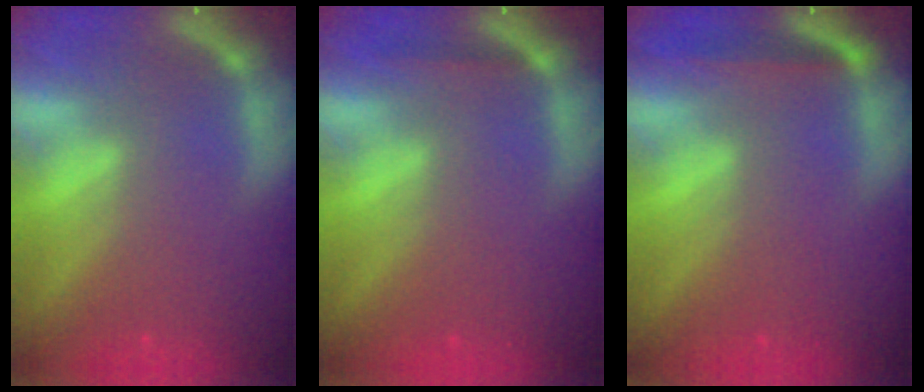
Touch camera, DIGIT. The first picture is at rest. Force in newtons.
{"total": 0.9}
{"total": 2.5}